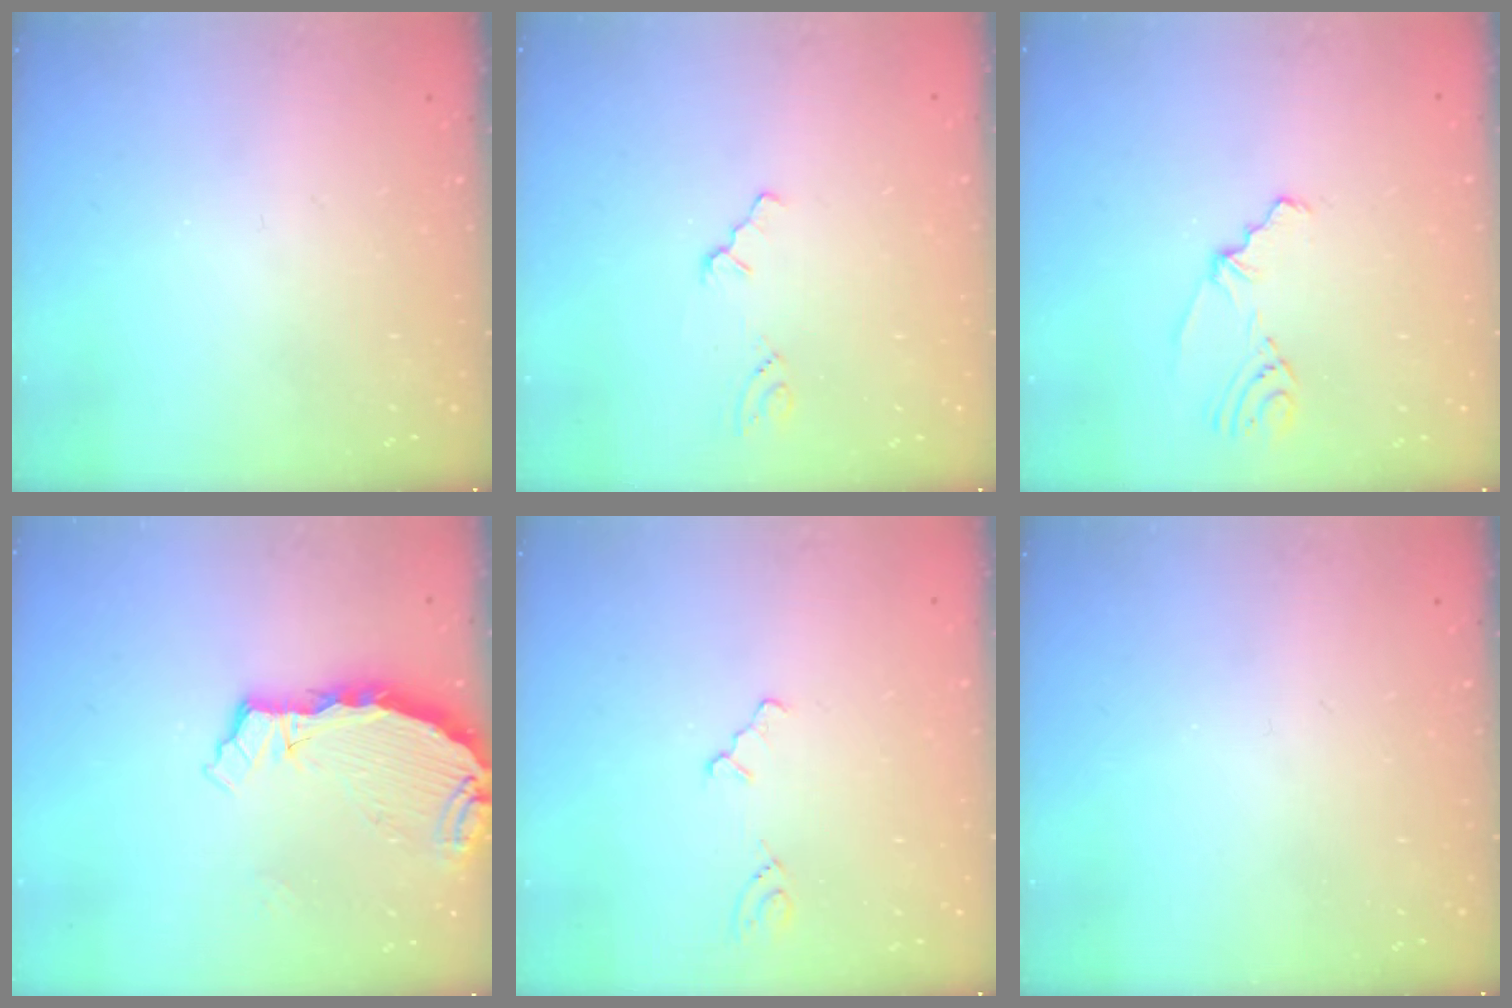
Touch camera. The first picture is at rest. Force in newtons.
{"total": 0.0}
{"total": 4.0, "press": 1.9, "slide": 3.5}
{"total": 4.7, "press": 4.7, "slide": 0.2}
{"total": 2.2, "press": 2.2, "slide": 0.4}
{"total": 0.0}